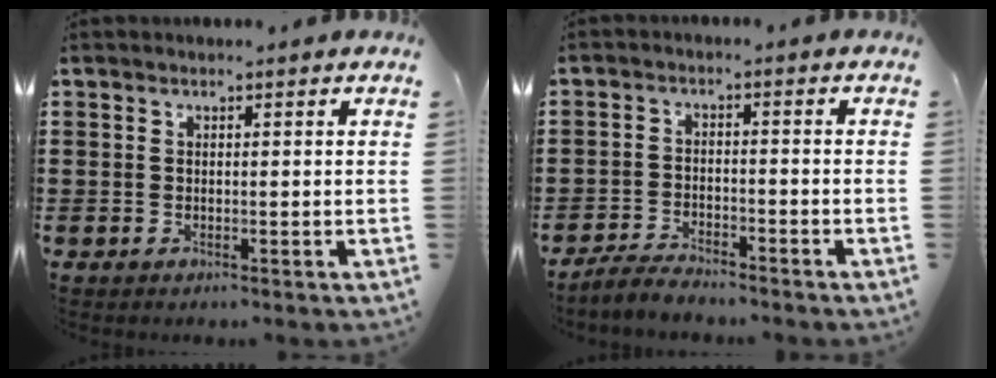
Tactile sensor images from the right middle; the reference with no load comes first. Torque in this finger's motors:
{"motor_torque": [2.14, 0.00, 0.02, 0.06]}